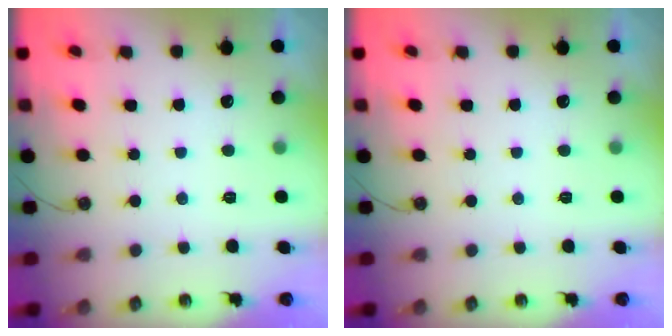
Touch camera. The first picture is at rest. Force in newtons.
{"total": 0.0}